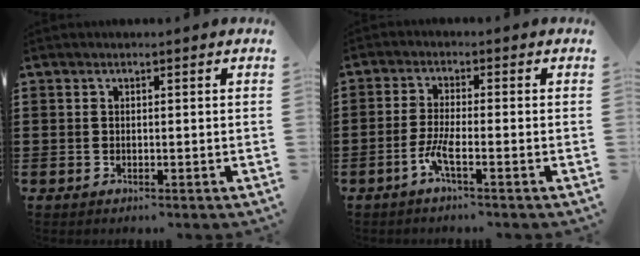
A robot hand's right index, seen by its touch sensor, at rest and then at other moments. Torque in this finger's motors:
{"motor_torque": [1.07, 1.07, 0.06, 0.04]}